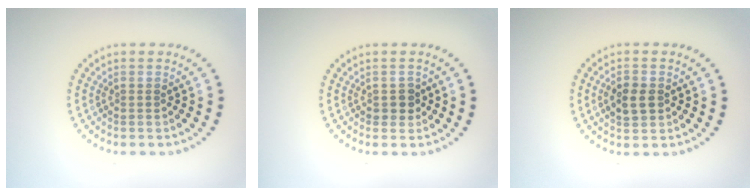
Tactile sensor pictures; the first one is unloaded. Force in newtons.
{"total": 1.5, "press": 1.3, "slide": 0.6}
{"total": 2.6, "press": 2.6, "slide": 0.1}